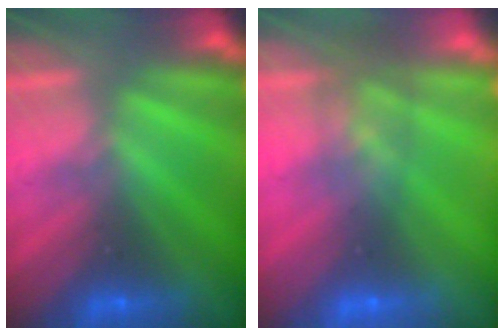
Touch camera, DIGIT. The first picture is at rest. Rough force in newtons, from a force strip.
{"total": 8.0}